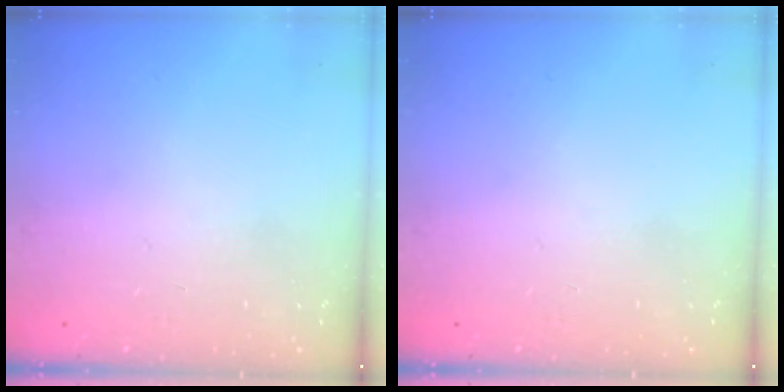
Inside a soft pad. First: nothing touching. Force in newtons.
{"total": 0.0}